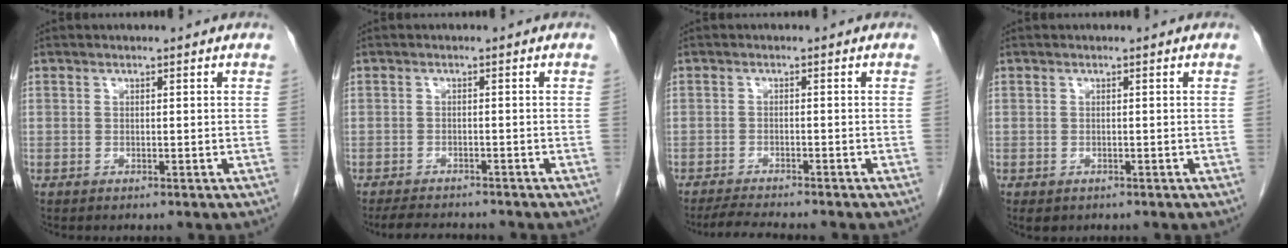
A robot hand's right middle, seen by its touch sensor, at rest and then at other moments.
{"total": 5.6, "force": [-5.2, 1.0, 1.7], "torque": [-0.027, -0.013, -0.079]}
{"total": 5.3, "force": [-4.8, 0.1, 2.1], "torque": [-0.037, -0.018, -0.078]}
{"total": 1.3, "force": [-0.7, 0.9, 0.5], "torque": [-0.010, 0.001, -0.002]}